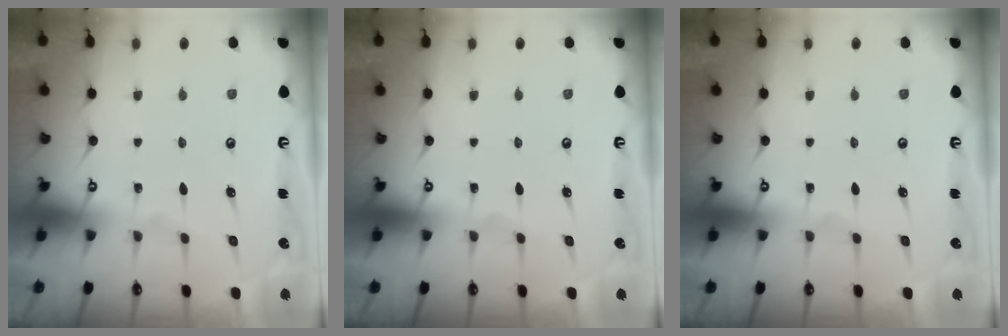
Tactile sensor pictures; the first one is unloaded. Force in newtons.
{"total": 0.0}
{"total": 0.0}